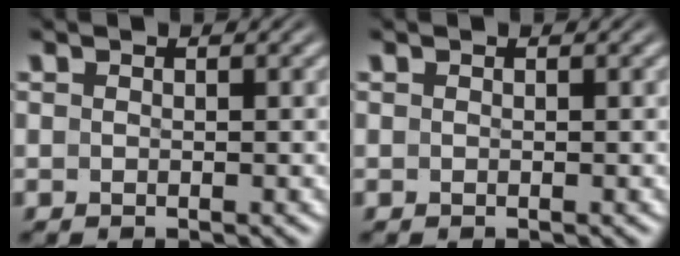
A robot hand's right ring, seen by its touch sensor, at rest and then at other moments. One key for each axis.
{"total": 0.0}